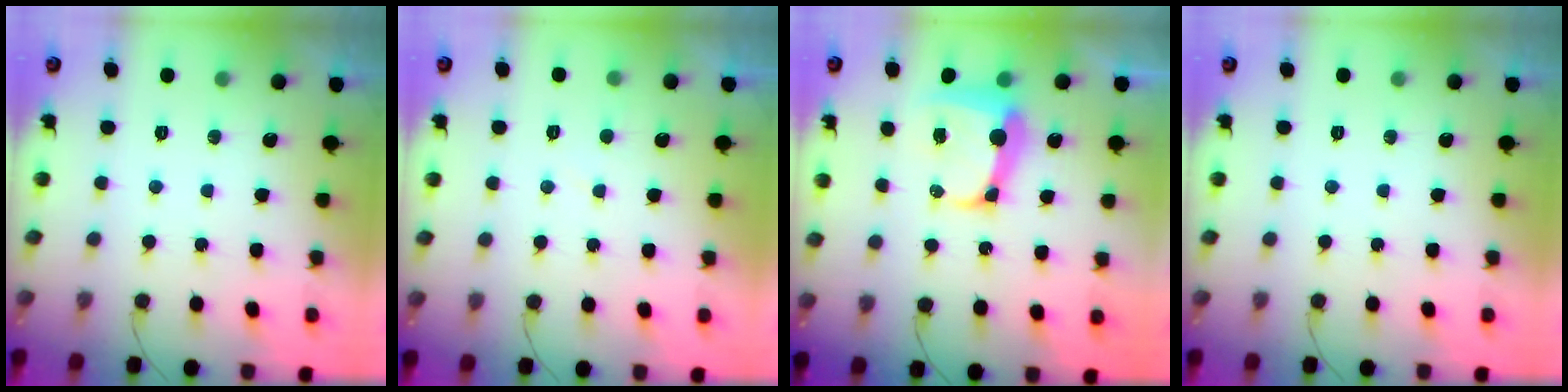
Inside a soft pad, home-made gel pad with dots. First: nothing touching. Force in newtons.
{"total": 1.6, "press": 1.6, "slide": 0.2}
{"total": 11.2, "press": 11.1, "slide": 1.4}
{"total": 0.0}